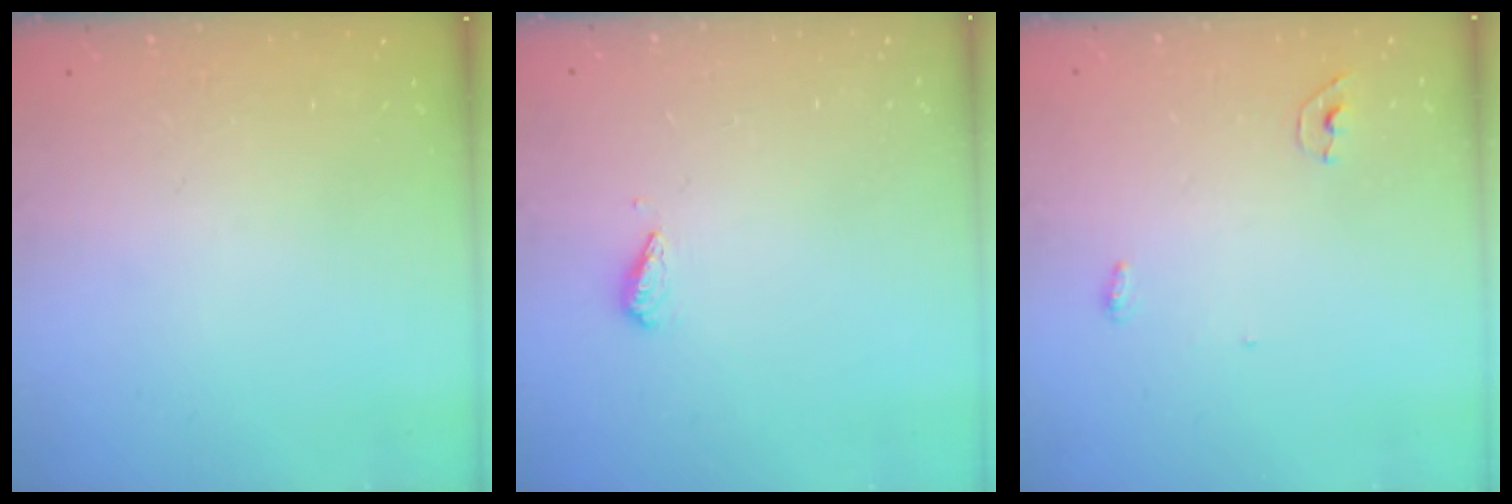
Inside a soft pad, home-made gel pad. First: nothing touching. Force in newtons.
{"total": 3.6, "press": 3.6, "slide": 0.5}
{"total": 6.4, "press": 4.1, "slide": 4.9}